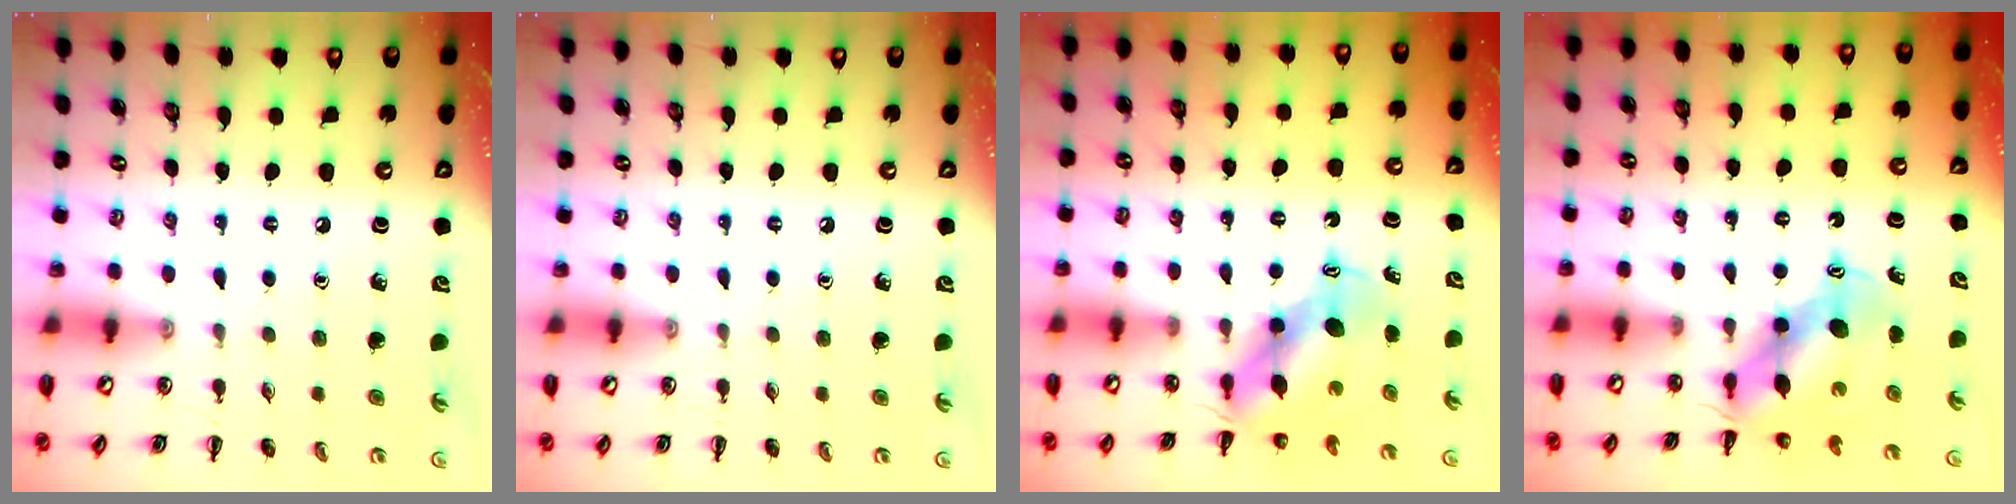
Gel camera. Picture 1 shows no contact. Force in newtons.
{"total": 0.0}
{"total": 6.5, "press": 6.4, "slide": 1.3}
{"total": 6.5, "press": 6.3, "slide": 1.7}